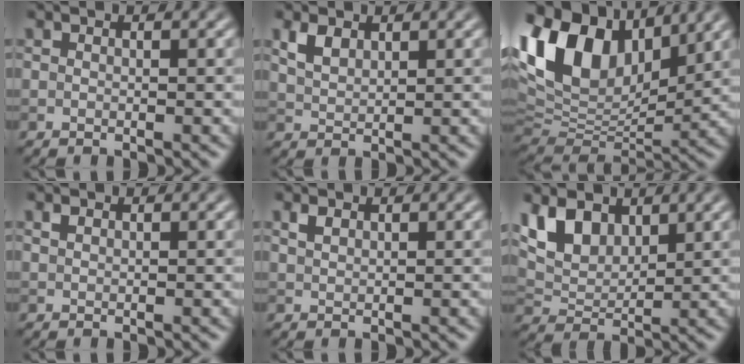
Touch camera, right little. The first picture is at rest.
{"total": 2.2, "force": [1.4, 1.2, 1.2], "torque": [-0.029, 0.002, 0.031]}
{"total": 14.7, "force": [6.0, 9.0, 10.0], "torque": [-0.215, 0.030, 0.109]}
{"total": 0.6, "force": [0.4, 0.3, 0.3], "torque": [-0.009, 0.001, 0.010]}
{"total": 1.1, "force": [0.7, 0.6, 0.6], "torque": [-0.016, 0.003, 0.016]}
{"total": 4.9, "force": [2.7, 3.0, 2.7], "torque": [-0.061, -0.004, 0.053]}